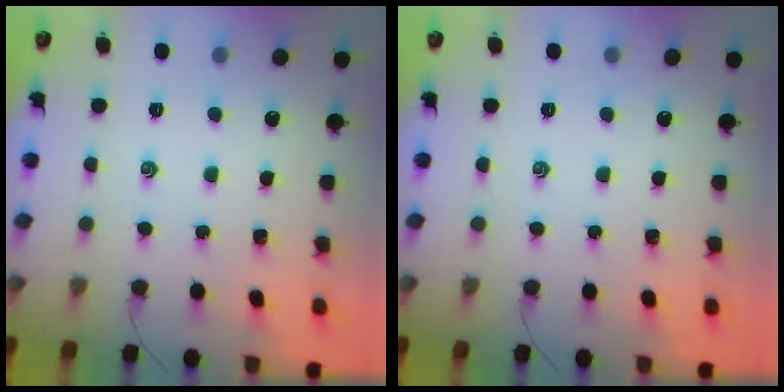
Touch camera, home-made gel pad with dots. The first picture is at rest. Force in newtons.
{"total": 0.0}